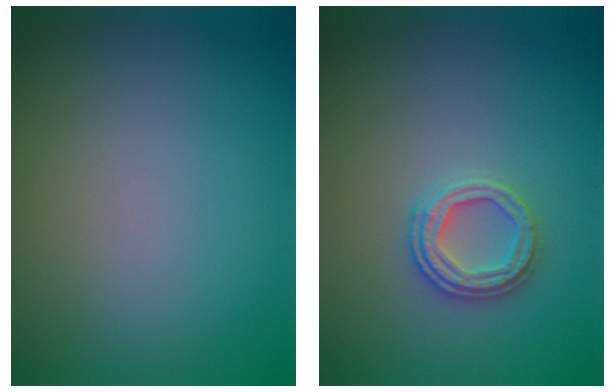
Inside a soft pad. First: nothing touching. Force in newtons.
{"total": 2.6, "press": 2.5, "slide": 0.3}